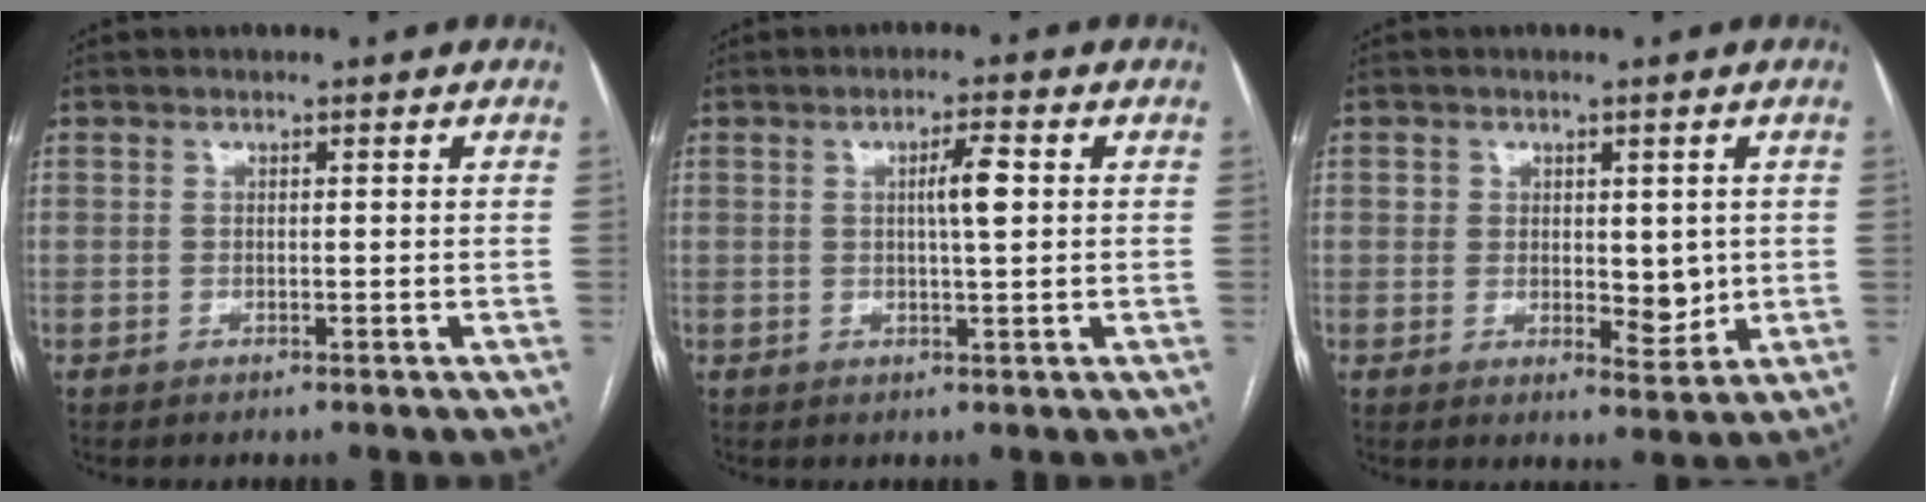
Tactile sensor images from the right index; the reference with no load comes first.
{"total": 3.7, "force": [0.6, 0.2, 3.7], "torque": [-0.063, 0.002, 0.010]}
{"total": 5.0, "force": [0.4, 3.2, 3.8], "torque": [-0.043, -0.007, 0.012]}